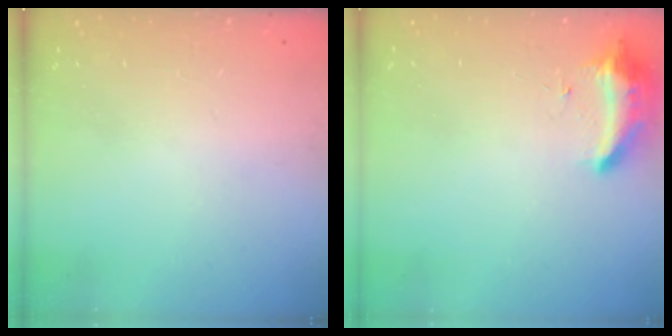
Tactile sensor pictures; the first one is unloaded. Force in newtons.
{"total": 9.1, "press": 9.1, "slide": 0.0}